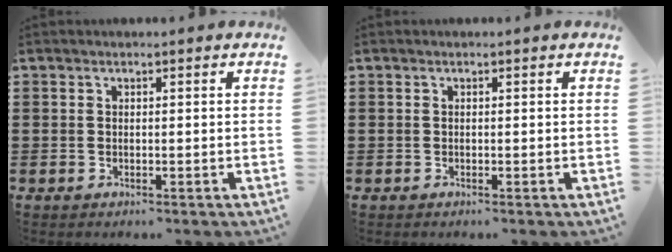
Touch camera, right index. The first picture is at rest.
{"total": 0.0}